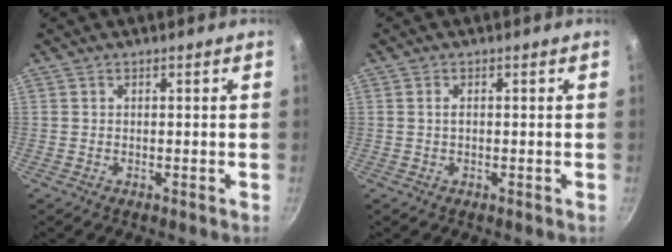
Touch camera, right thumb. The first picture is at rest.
{"total": 1.1, "force": [0.1, 0.6, 0.9], "torque": [-0.016, 0.003, 0.001]}